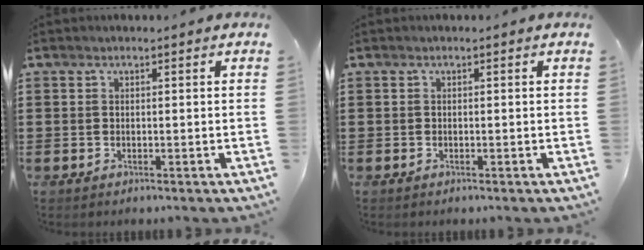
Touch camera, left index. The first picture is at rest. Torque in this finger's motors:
{"motor_torque": [0.00, 0.00, 0.00, -0.01]}